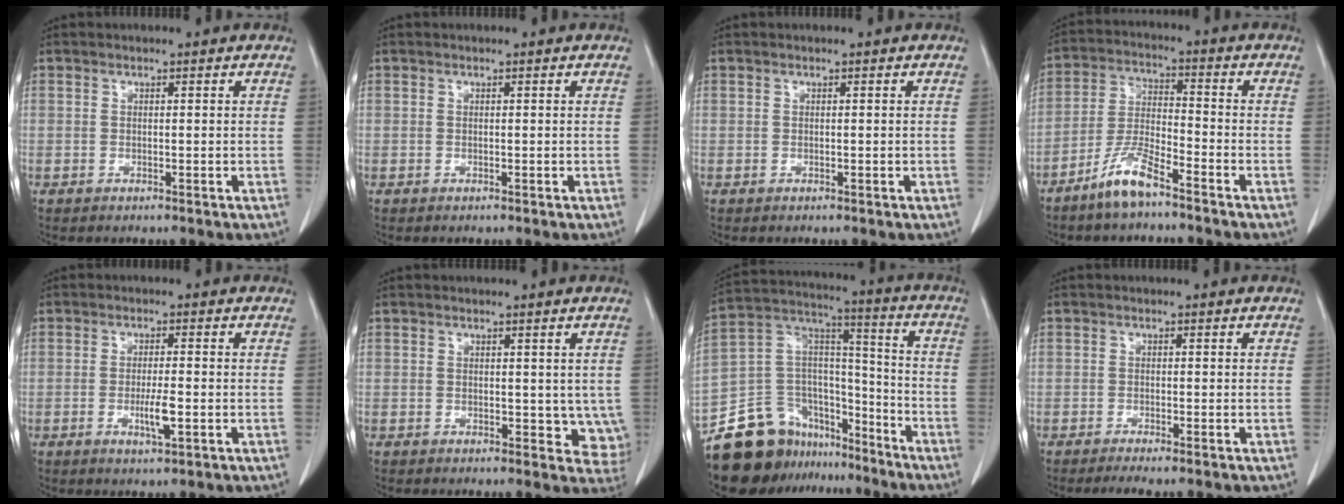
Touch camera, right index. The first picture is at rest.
{"total": 0.0}
{"total": 0.0}
{"total": 7.5, "force": [-5.6, 1.1, 4.9], "torque": [-0.108, -0.011, -0.113]}
{"total": 3.9, "force": [-1.1, 0.5, 3.7], "torque": [-0.069, -0.006, -0.017]}
{"total": 5.8, "force": [0.8, 3.7, 4.4], "torque": [-0.024, -0.011, 0.014]}
{"total": 18.9, "force": [-14.9, 9.8, 6.4], "torque": [-0.118, 0.071, -0.251]}
{"total": 2.3, "force": [-1.8, -0.1, 1.4], "torque": [-0.024, -0.006, -0.032]}